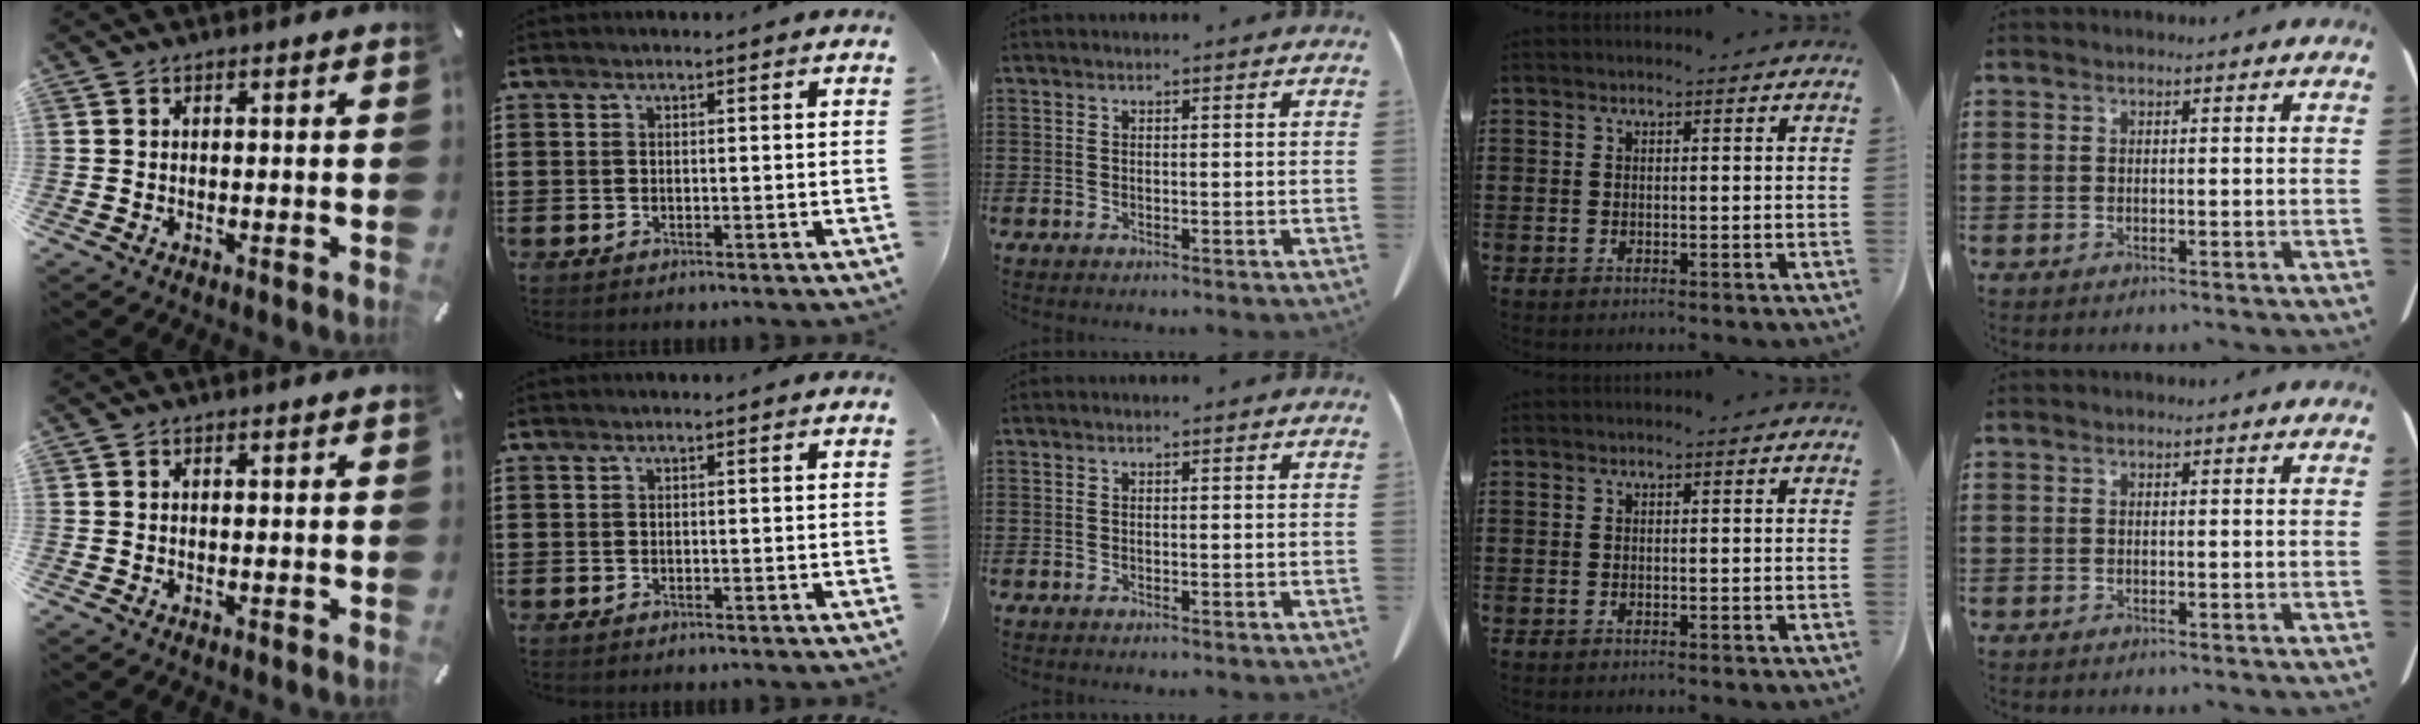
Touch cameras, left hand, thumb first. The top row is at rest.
{}